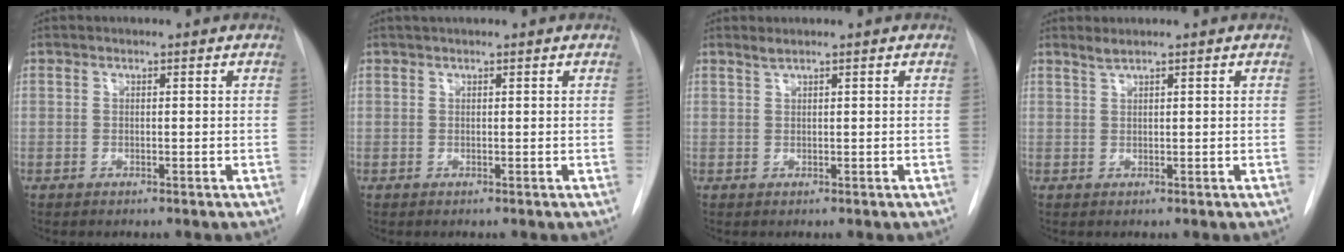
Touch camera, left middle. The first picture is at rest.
{"total": 1.4, "force": [1.2, 0.1, 0.7], "torque": [-0.013, 0.019, 0.021]}
{"total": 0.8, "force": [0.7, -0.1, 0.4], "torque": [-0.011, 0.007, 0.018]}
{"total": 1.1, "force": [1.0, -0.2, 0.5], "torque": [-0.012, 0.006, 0.023]}